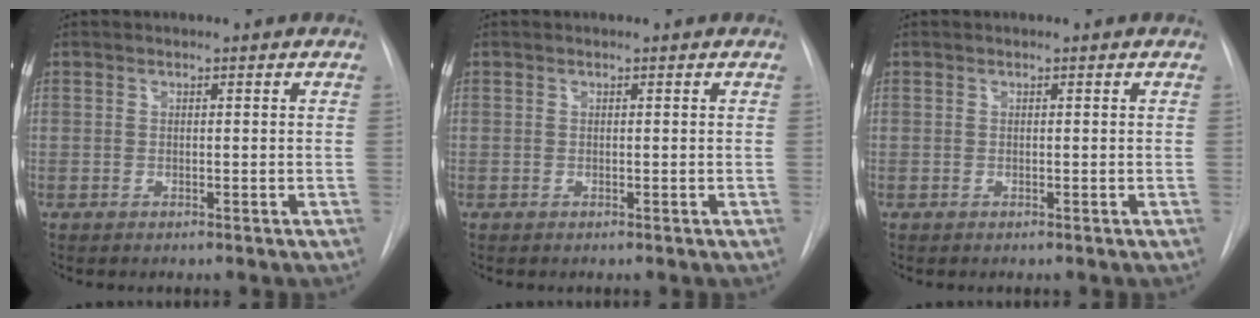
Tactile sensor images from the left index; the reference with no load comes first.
{"total": 0.0}
{"total": 0.0}